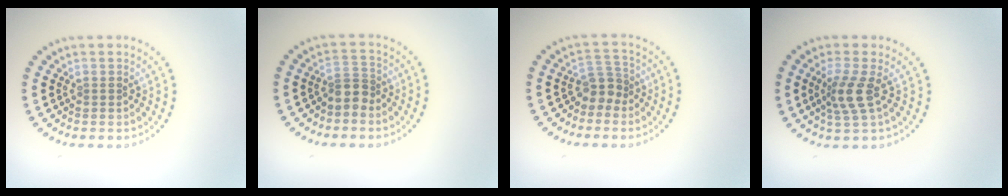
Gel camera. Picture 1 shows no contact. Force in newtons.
{"total": 2.2, "press": 1.7, "slide": 1.3}
{"total": 2.2, "press": 1.7, "slide": 1.4}
{"total": 2.8, "press": 2.2, "slide": 1.8}